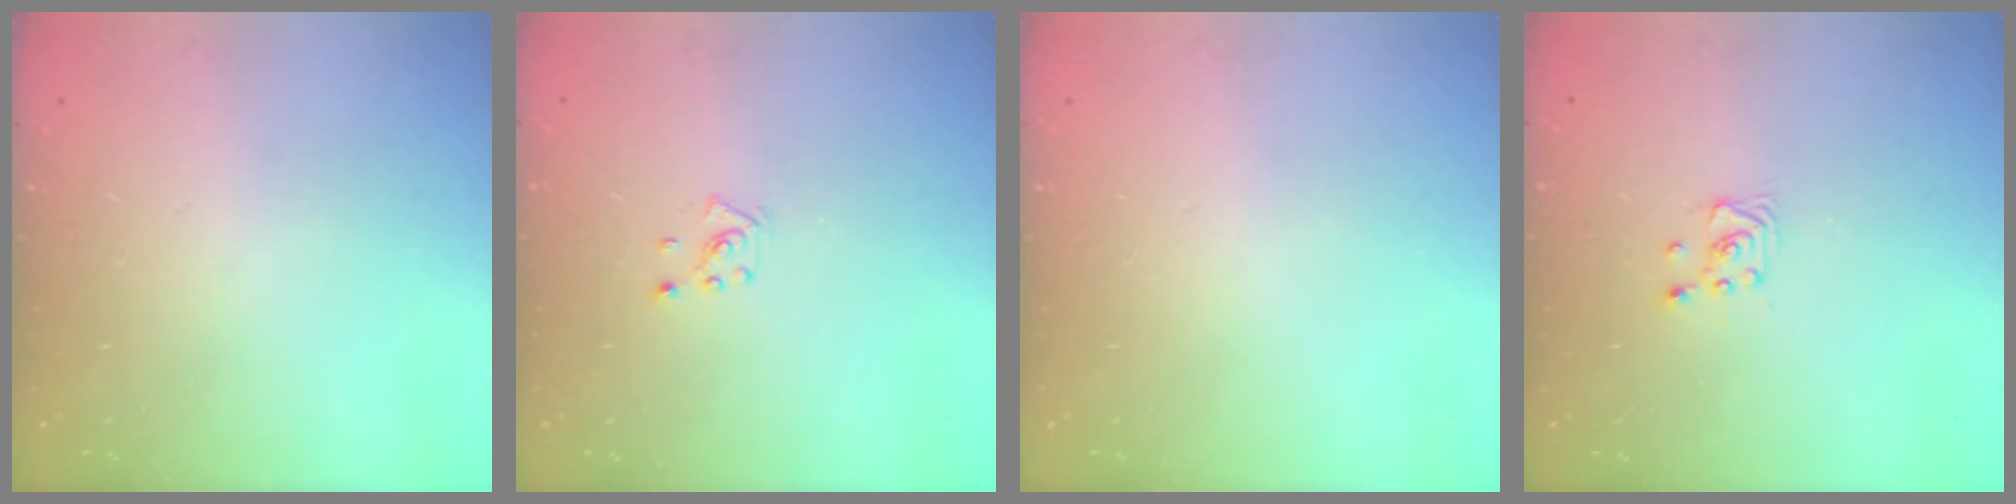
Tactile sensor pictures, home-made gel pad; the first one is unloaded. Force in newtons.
{"total": 2.2, "press": 2.2, "slide": 0.6}
{"total": 0.0}
{"total": 2.6, "press": 2.6, "slide": 0.3}